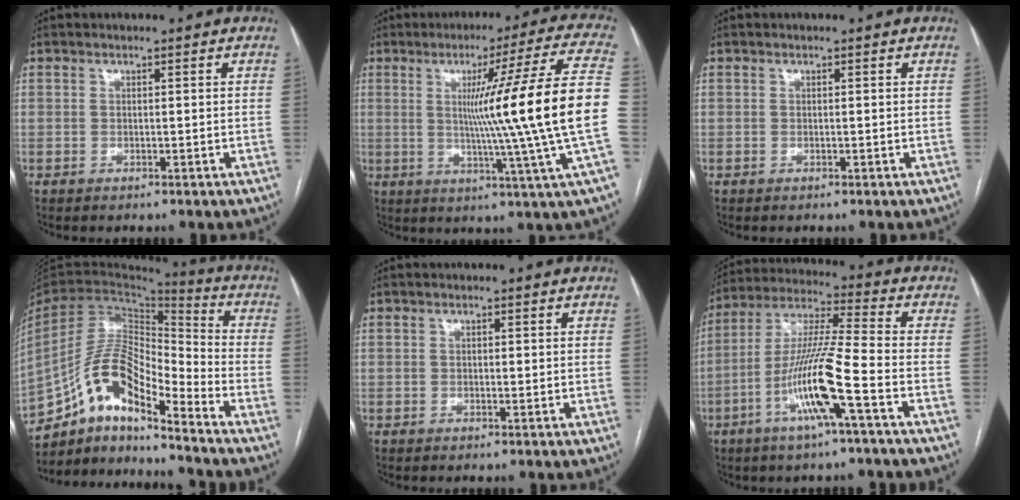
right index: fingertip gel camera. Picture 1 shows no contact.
{"total": 20.0, "force": [-0.1, -3.5, 19.7], "torque": [-0.255, -0.010, -0.018]}
{"total": 0.0}
{"total": 14.4, "force": [-10.3, 3.5, 9.4], "torque": [-0.177, 0.034, -0.186]}
{"total": 0.7, "force": [0.1, 0.4, 0.6], "torque": [-0.010, 0.001, 0.001]}
{"total": 13.4, "force": [-5.2, -0.3, 12.3], "torque": [-0.248, 0.001, -0.103]}